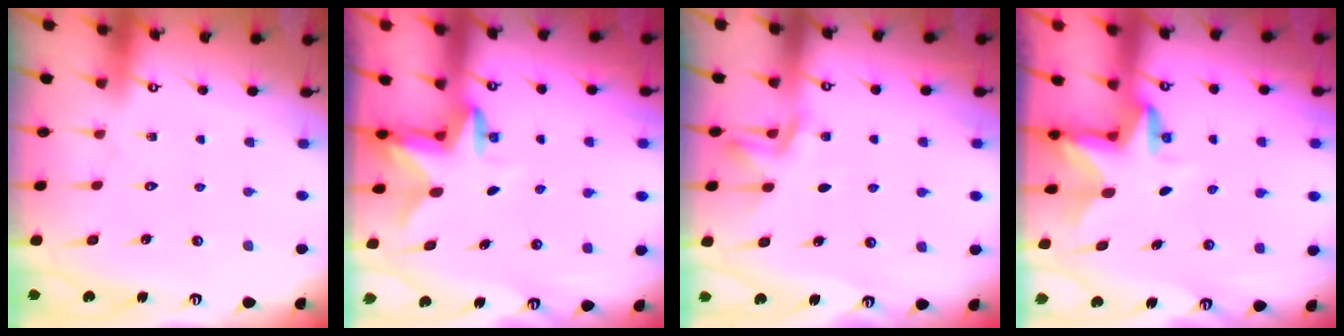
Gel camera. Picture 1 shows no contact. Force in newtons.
{"total": 2.6, "press": 2.6, "slide": 0.6}
{"total": 2.0, "press": 1.6, "slide": 1.1}
{"total": 2.9, "press": 2.9, "slide": 0.1}